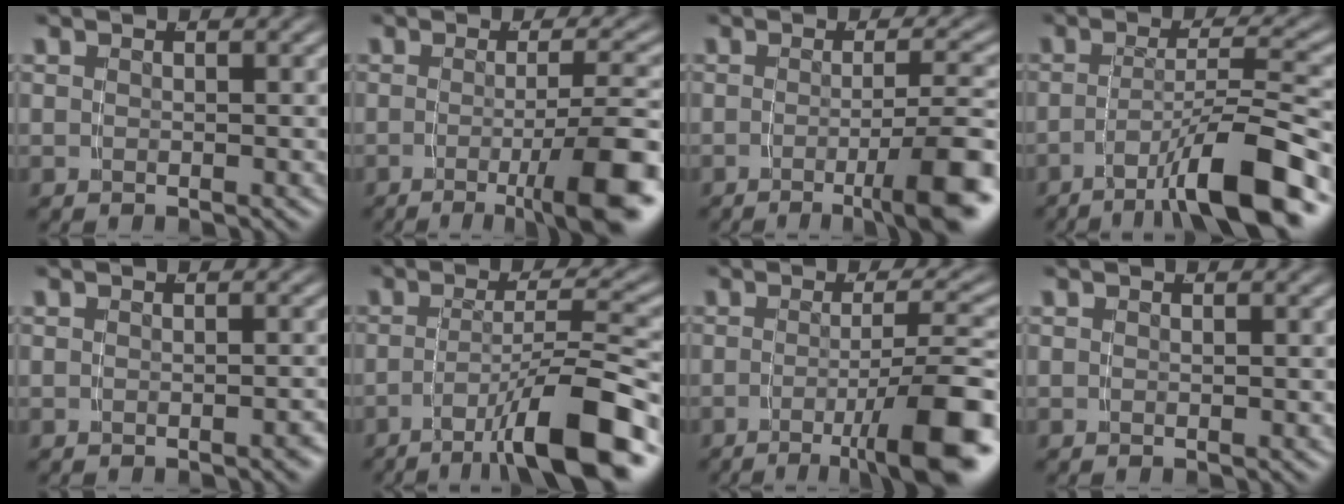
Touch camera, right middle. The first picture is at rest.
{"total": 7.9, "force": [-4.0, 1.1, 6.7], "torque": [-0.082, -0.001, -0.059]}
{"total": 6.8, "force": [-3.4, 0.7, 5.8], "torque": [-0.072, 0.002, -0.052]}
{"total": 7.4, "force": [-4.5, 0.3, 5.8], "torque": [-0.076, 0.003, -0.068]}
{"total": 0.7, "force": [-0.6, 0.0, 0.3], "torque": [-0.004, 0.006, -0.011]}
{"total": 8.2, "force": [-4.9, 0.7, 6.5], "torque": [-0.086, 0.001, -0.073]}
{"total": 8.8, "force": [-4.7, 1.2, 7.3], "torque": [-0.094, -0.005, -0.065]}
{"total": 0.0}